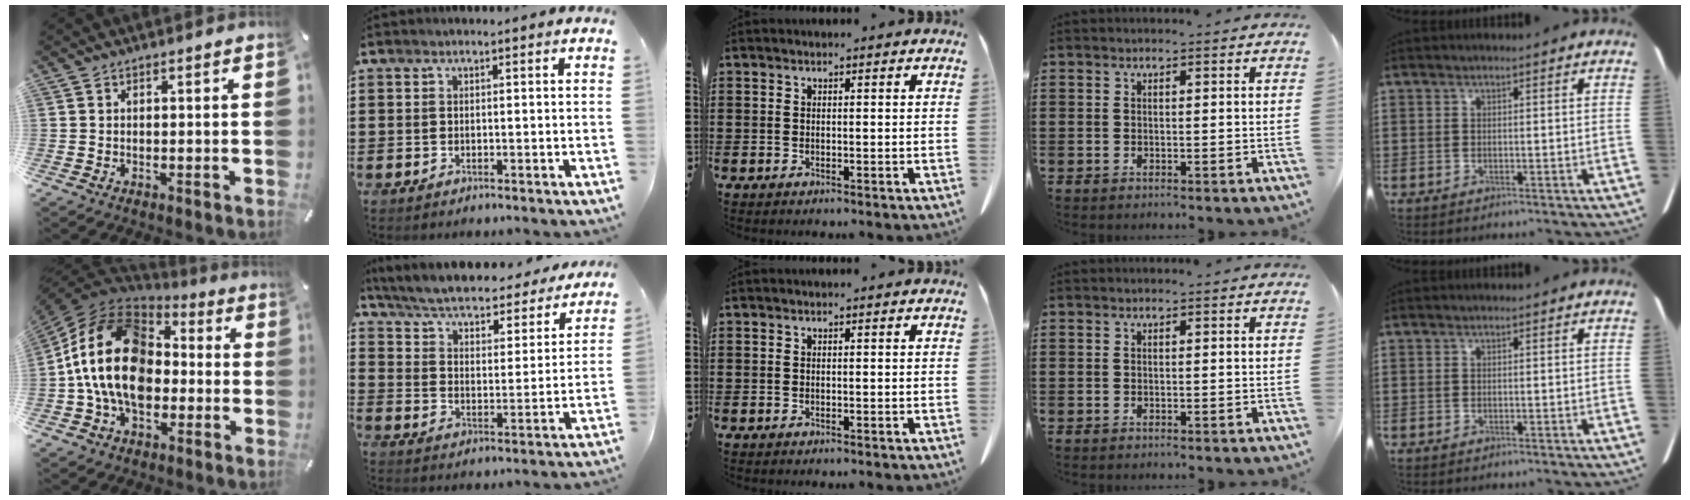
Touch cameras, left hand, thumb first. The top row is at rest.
{"thumb": {"total": 21.0, "force": [-1.9, 15.3, 14.3], "torque": [-0.292, 0.023, -0.035]}, "index": {"total": 4.9, "force": [4.3, 0.5, 2.2], "torque": [-0.064, -0.037, 0.067]}}